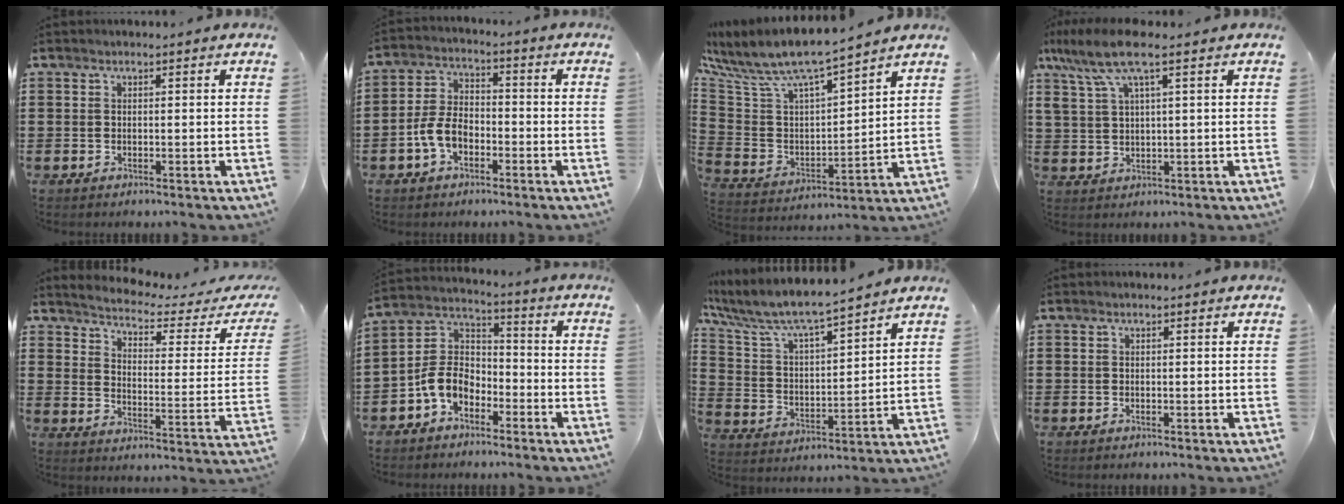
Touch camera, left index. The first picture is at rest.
{"total": 5.9, "force": [-2.7, 3.5, 3.9], "torque": [-0.096, 0.005, -0.058]}
{"total": 8.1, "force": [7.0, 1.3, 3.8], "torque": [-0.107, -0.050, 0.117]}
{"total": 8.4, "force": [4.7, 1.8, 6.7], "torque": [-0.156, -0.004, 0.080]}
{"total": 2.9, "force": [2.6, 0.0, 1.3], "torque": [-0.047, -0.030, 0.032]}
{"total": 7.5, "force": [-4.4, 4.8, 3.6], "torque": [-0.102, 0.006, -0.095]}
{"total": 7.1, "force": [6.3, 0.9, 3.0], "torque": [-0.090, -0.043, 0.104]}
{"total": 0.0}